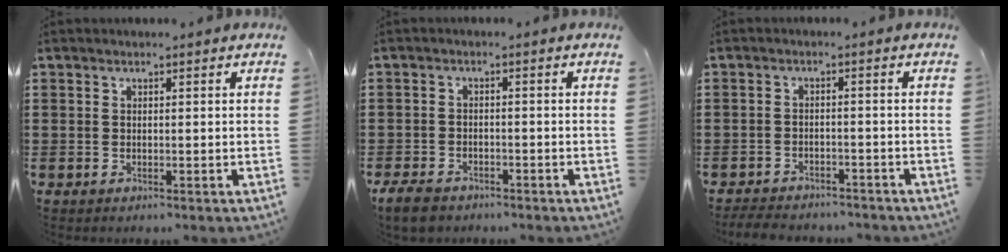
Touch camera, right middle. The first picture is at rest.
{"total": 3.3, "force": [-2.8, 1.2, 1.3], "torque": [-0.039, 0.002, -0.061]}
{"total": 3.3, "force": [-3.2, 0.6, 0.3], "torque": [-0.007, 0.002, -0.068]}